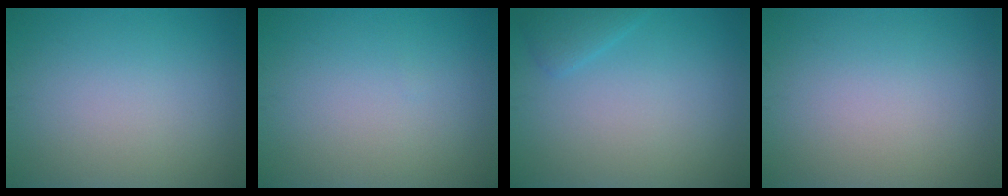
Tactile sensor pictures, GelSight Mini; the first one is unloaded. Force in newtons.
{"total": 0.0}
{"total": 1.4, "press": 1.4, "slide": 0.1}
{"total": 0.0}